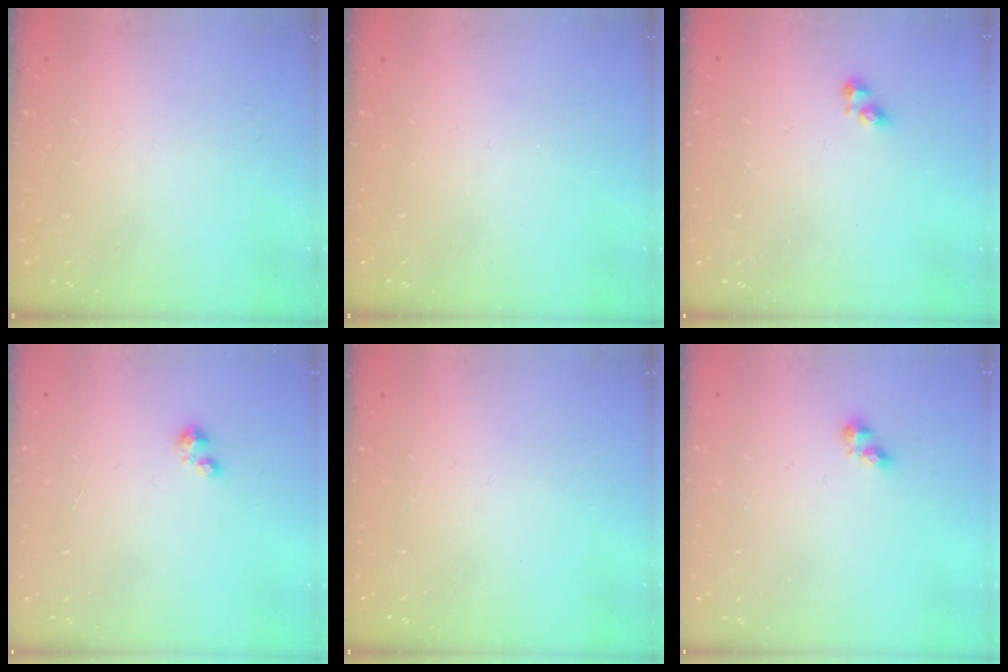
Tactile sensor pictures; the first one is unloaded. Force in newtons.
{"total": 0.0}
{"total": 2.8, "press": 2.8, "slide": 0.4}
{"total": 2.5, "press": 2.4, "slide": 0.4}
{"total": 0.0}
{"total": 2.9, "press": 2.9, "slide": 0.3}